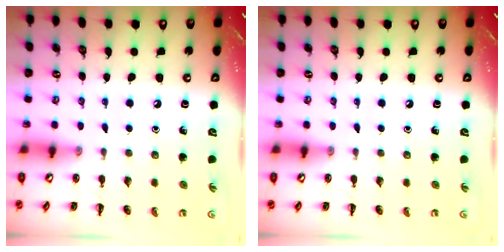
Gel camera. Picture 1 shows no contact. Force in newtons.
{"total": 0.0}